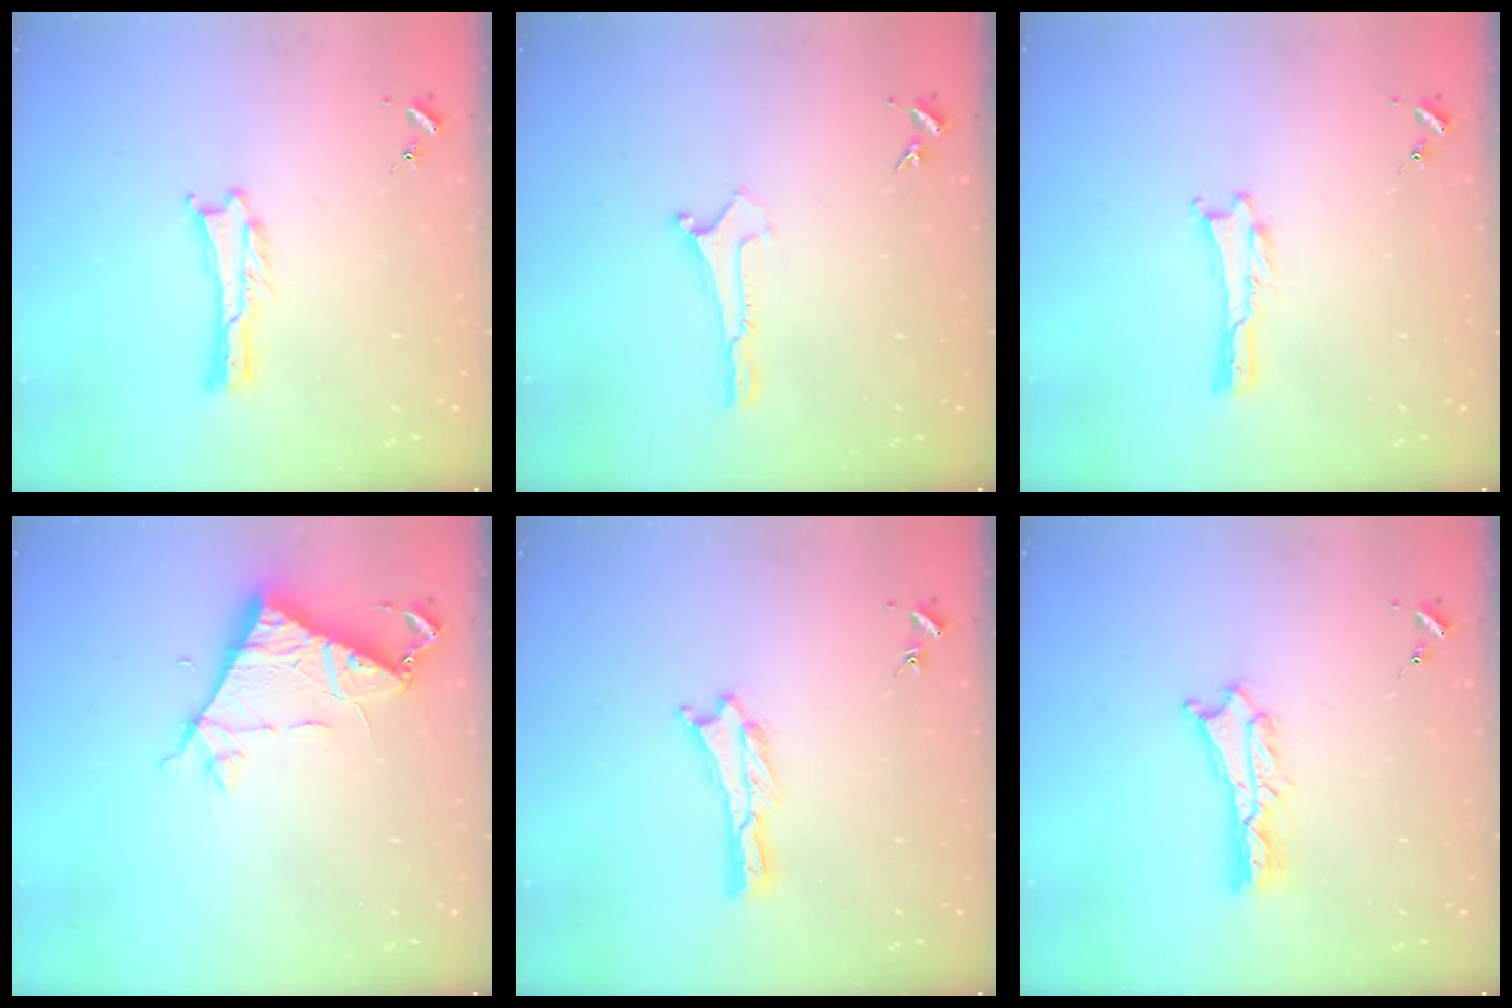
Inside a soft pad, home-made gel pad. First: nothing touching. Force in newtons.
{"total": 0.0}
{"total": 0.0}
{"total": 8.3, "press": 8.3, "slide": 0.6}
{"total": 0.0}
{"total": 2.4, "press": 2.4, "slide": 0.2}